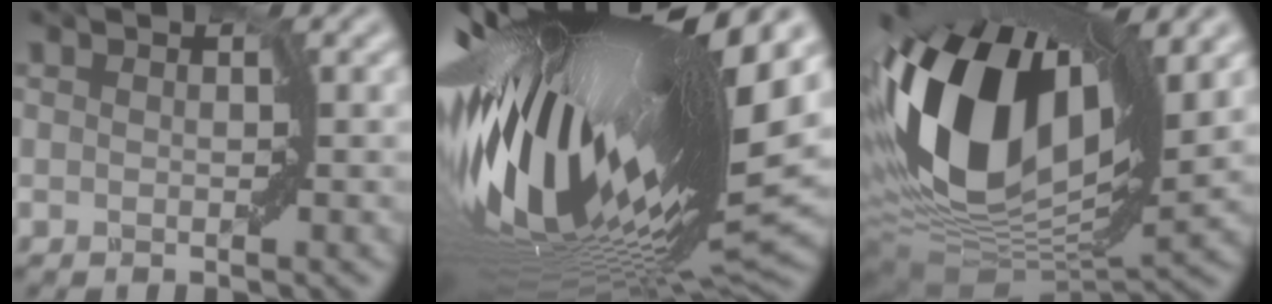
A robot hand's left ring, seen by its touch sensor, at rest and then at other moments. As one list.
[{"total": 19.0, "force": [3.3, 4.6, 18.1], "torque": [-0.360, -0.049, 0.087]}, {"total": 16.2, "force": [3.8, 9.0, 12.9], "torque": [-0.290, 0.019, 0.064]}]